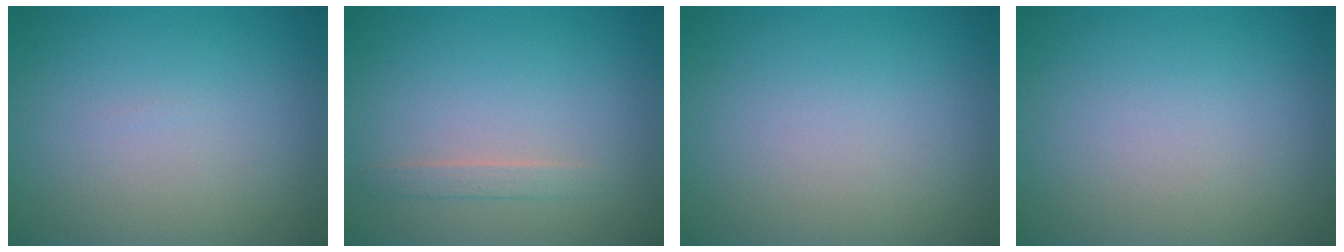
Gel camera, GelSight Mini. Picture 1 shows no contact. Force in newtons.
{"total": 1.1, "press": 1.1, "slide": 0.1}
{"total": 0.0}
{"total": 0.0}